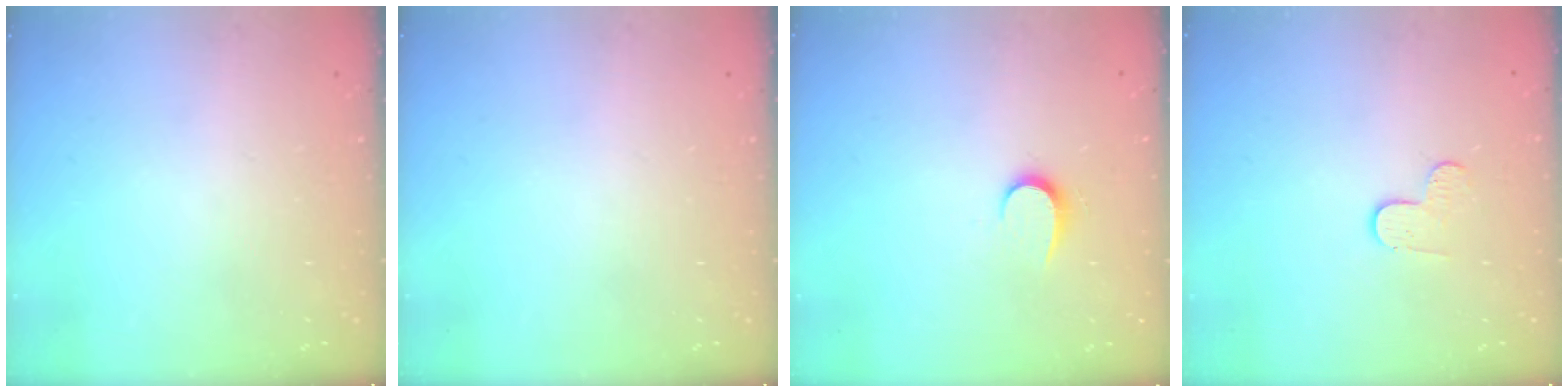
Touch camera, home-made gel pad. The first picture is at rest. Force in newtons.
{"total": 0.0}
{"total": 6.1, "press": 6.1, "slide": 0.7}
{"total": 5.2, "press": 5.2, "slide": 0.5}